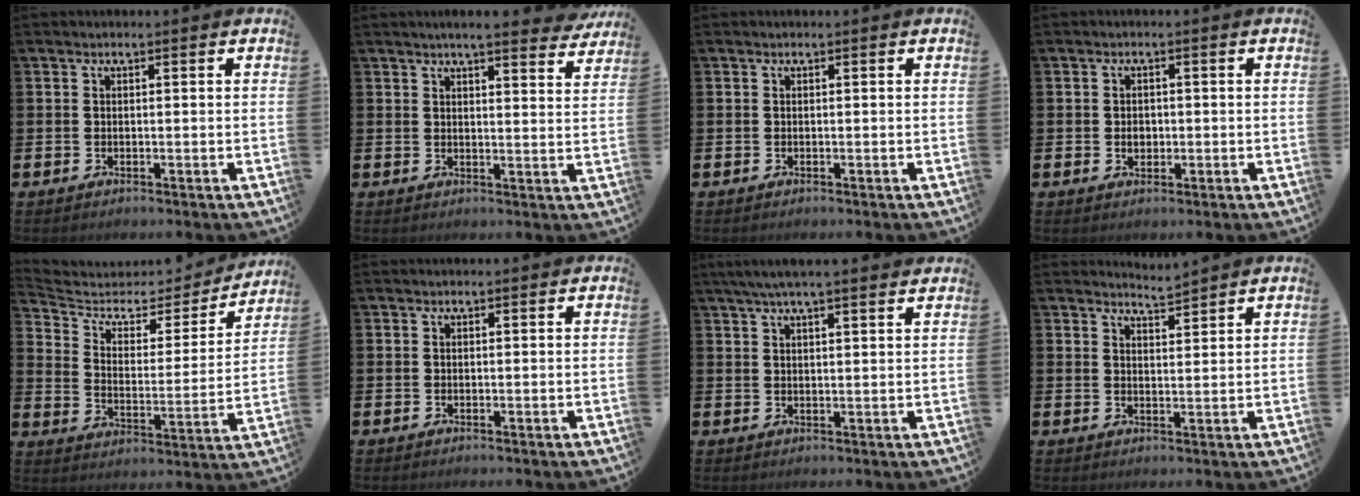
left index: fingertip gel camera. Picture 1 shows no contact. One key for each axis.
{"total": 5.1, "fx": 4.8, "fy": 0.0, "fz": 1.8, "tx": -0.031, "ty": -0.024, "tz": 0.081}
{"total": 0.0}
{"total": 1.8, "fx": 0.0, "fy": 1.5, "fz": 1.0, "tx": 0.001, "ty": -0.001, "tz": -0.007}
{"total": 5.7, "fx": 4.6, "fy": 2.8, "fz": 1.8, "tx": -0.057, "ty": -0.042, "tz": 0.070}
{"total": 0.0}
{"total": 4.6, "fx": 4.0, "fy": 0.2, "fz": 2.3, "tx": -0.048, "ty": -0.006, "tz": 0.071}
{"total": 3.8, "fx": 3.8, "fy": -0.3, "fz": -0.2, "tx": -0.001, "ty": -0.024, "tz": 0.068}